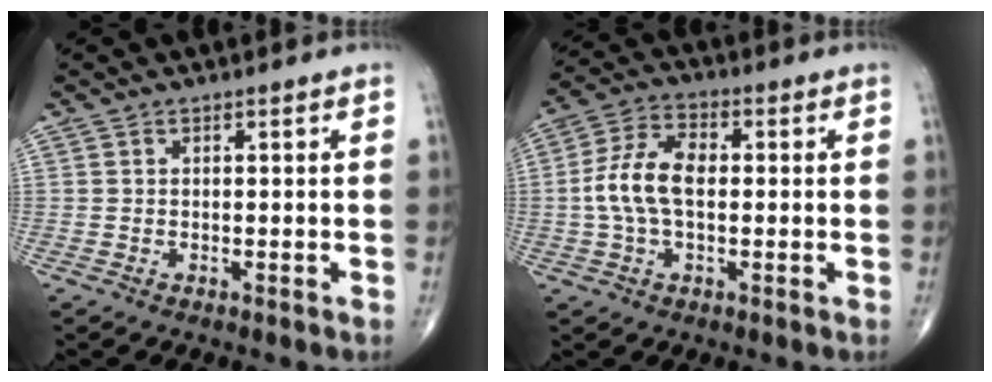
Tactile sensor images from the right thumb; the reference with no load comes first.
{"total": 9.8, "force": [-0.1, 5.4, 8.1], "torque": [-0.168, 0.023, -0.006]}